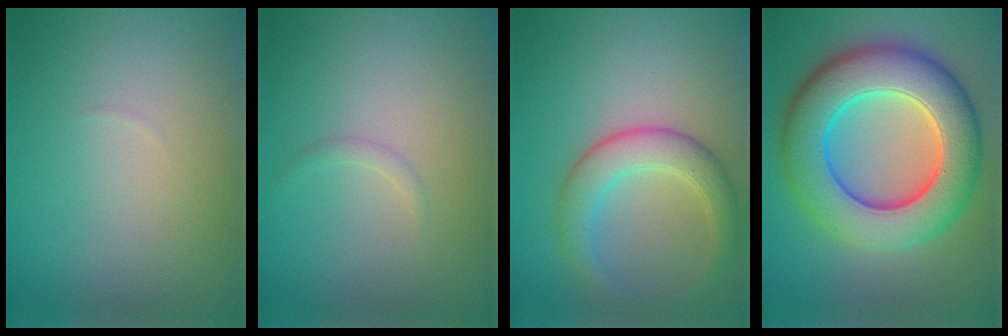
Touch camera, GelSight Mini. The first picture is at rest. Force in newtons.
{"total": 0.7, "press": 0.7, "slide": 0.0}
{"total": 4.2, "press": 4.2, "slide": 0.1}
{"total": 11.4, "press": 11.4, "slide": 0.3}